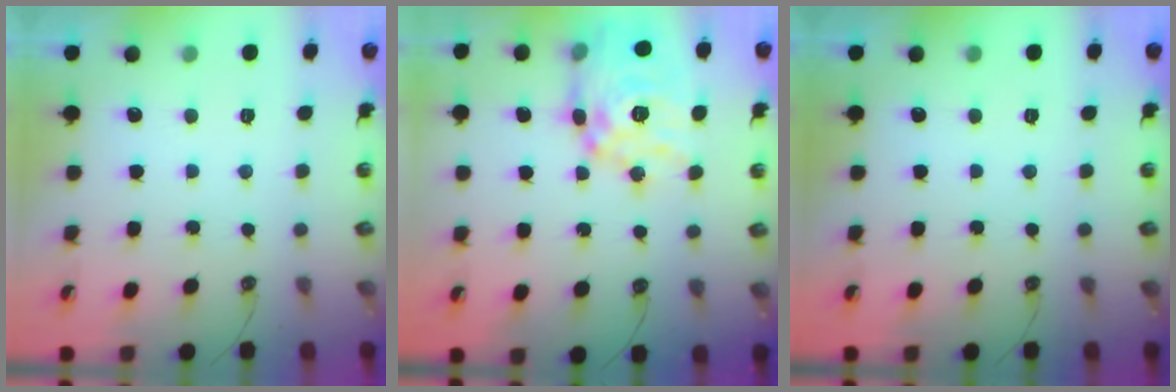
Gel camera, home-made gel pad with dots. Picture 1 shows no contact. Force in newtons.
{"total": 18.6, "press": 18.5, "slide": 1.8}
{"total": 0.0}